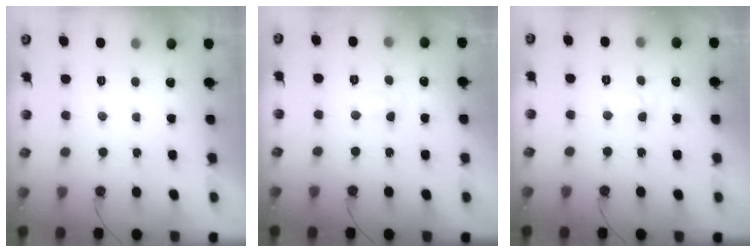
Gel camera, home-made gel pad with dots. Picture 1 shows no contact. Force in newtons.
{"total": 4.3, "press": 4.2, "slide": 0.5}
{"total": 3.7, "press": 3.6, "slide": 0.8}